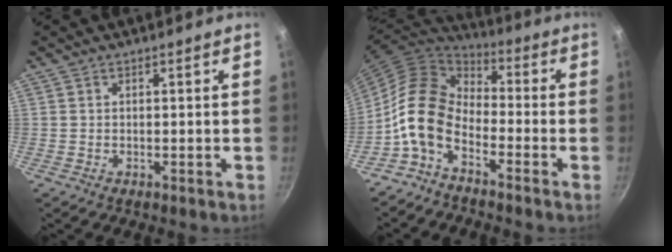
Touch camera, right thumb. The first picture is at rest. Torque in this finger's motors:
{"motor_torque": [0.40, 0.65, 1.61, -0.93, 0.44]}